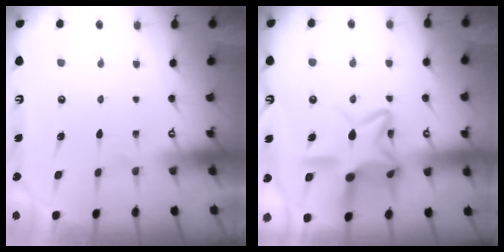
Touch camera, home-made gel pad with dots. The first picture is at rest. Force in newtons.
{"total": 14.7, "press": 14.7, "slide": 1.2}